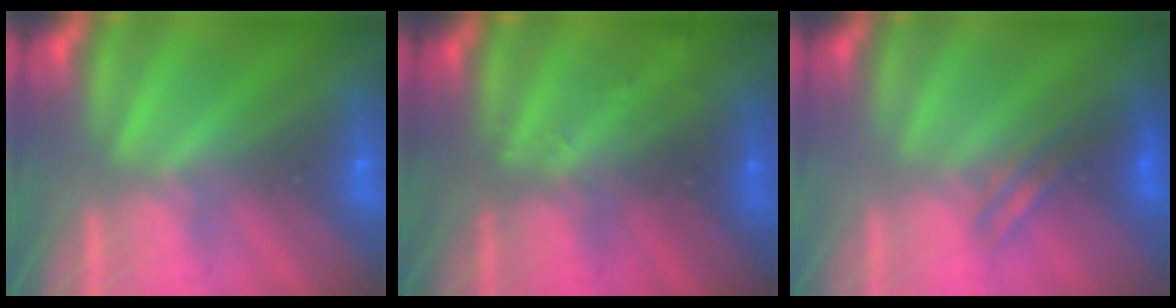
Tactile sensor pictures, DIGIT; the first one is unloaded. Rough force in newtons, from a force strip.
{"total": 2.4}
{"total": 2.6}